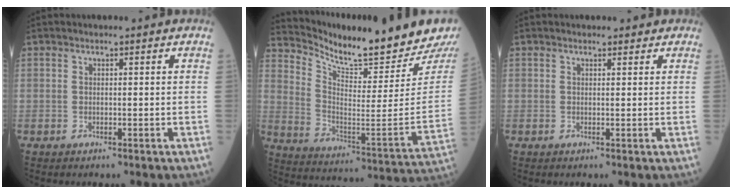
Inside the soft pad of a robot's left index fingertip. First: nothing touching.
{"total": 20.3, "force": [19.0, 0.8, 7.0], "torque": [-0.141, -0.112, 0.274]}
{"total": 1.5, "force": [1.2, 0.8, 0.5], "torque": [-0.006, 0.000, 0.007]}